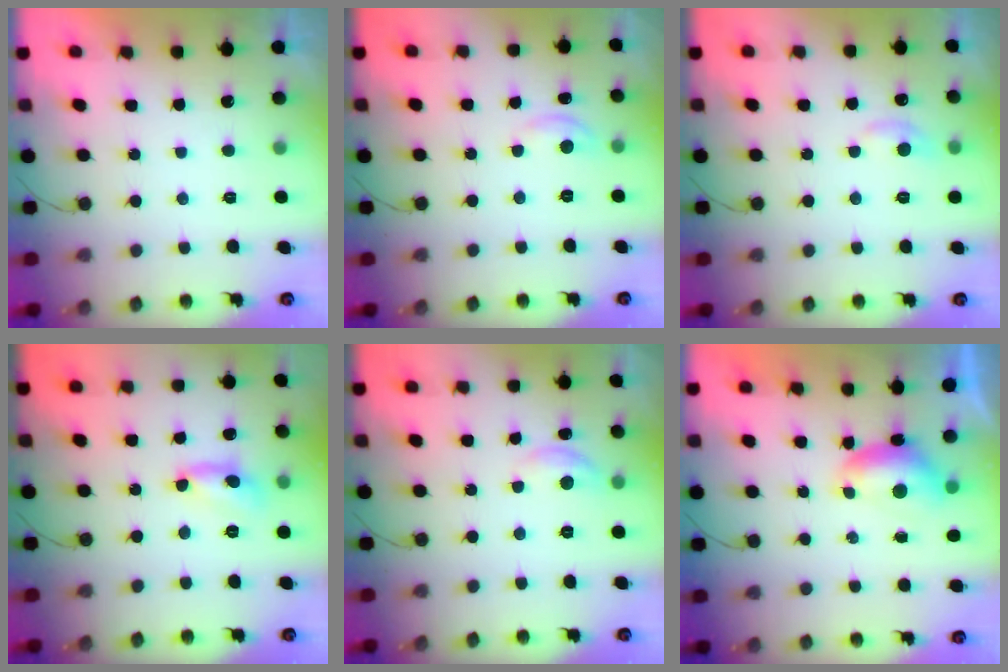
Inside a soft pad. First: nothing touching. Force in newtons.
{"total": 2.9, "press": 2.8, "slide": 0.3}
{"total": 6.0, "press": 6.0, "slide": 0.8}
{"total": 6.0, "press": 6.0, "slide": 0.4}
{"total": 6.0, "press": 5.9, "slide": 0.5}
{"total": 7.4, "press": 7.3, "slide": 0.9}